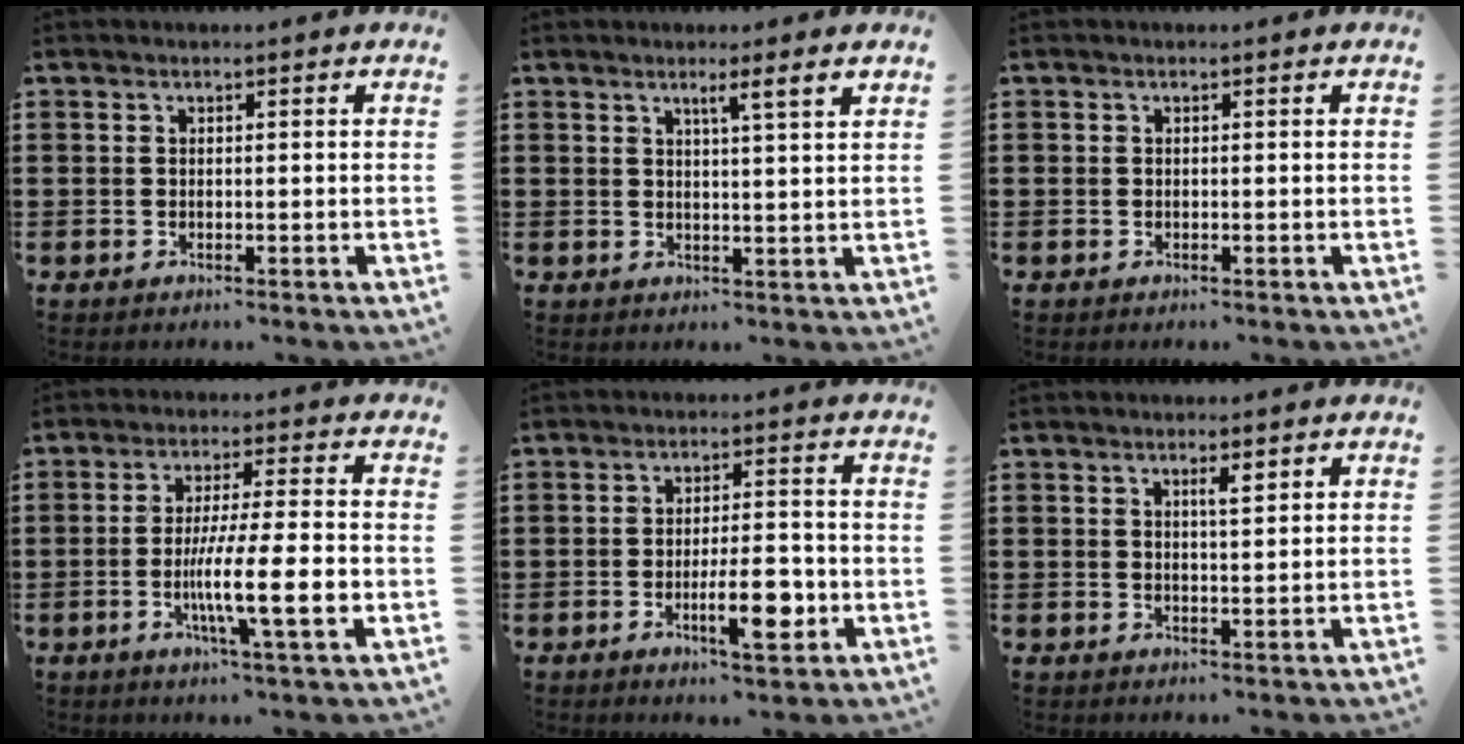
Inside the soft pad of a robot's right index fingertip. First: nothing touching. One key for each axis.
{"total": 2.4, "fx": 1.3, "fy": -0.7, "fz": 1.9, "tx": -0.031, "ty": -0.011, "tz": 0.018}
{"total": 0.0}
{"total": 11.3, "fx": -2.9, "fy": 1.5, "fz": 10.8, "tx": -0.204, "ty": -0.014, "tz": -0.052}
{"total": 8.1, "fx": -2.6, "fy": 2.5, "fz": 7.3, "tx": -0.120, "ty": -0.007, "tz": -0.044}
{"total": 2.0, "fx": 0.9, "fy": 0.3, "fz": 1.8, "tx": -0.028, "ty": -0.001, "tz": 0.012}